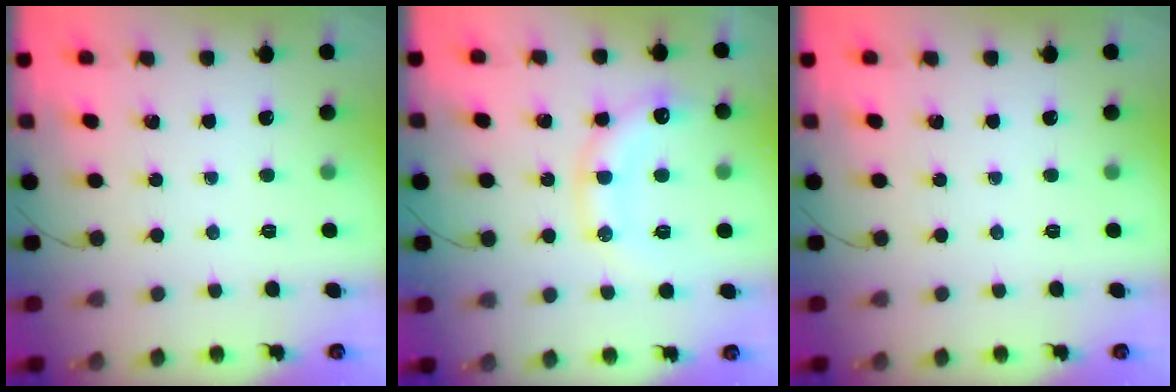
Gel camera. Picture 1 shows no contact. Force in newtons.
{"total": 14.3, "press": 14.2, "slide": 1.7}
{"total": 0.0}